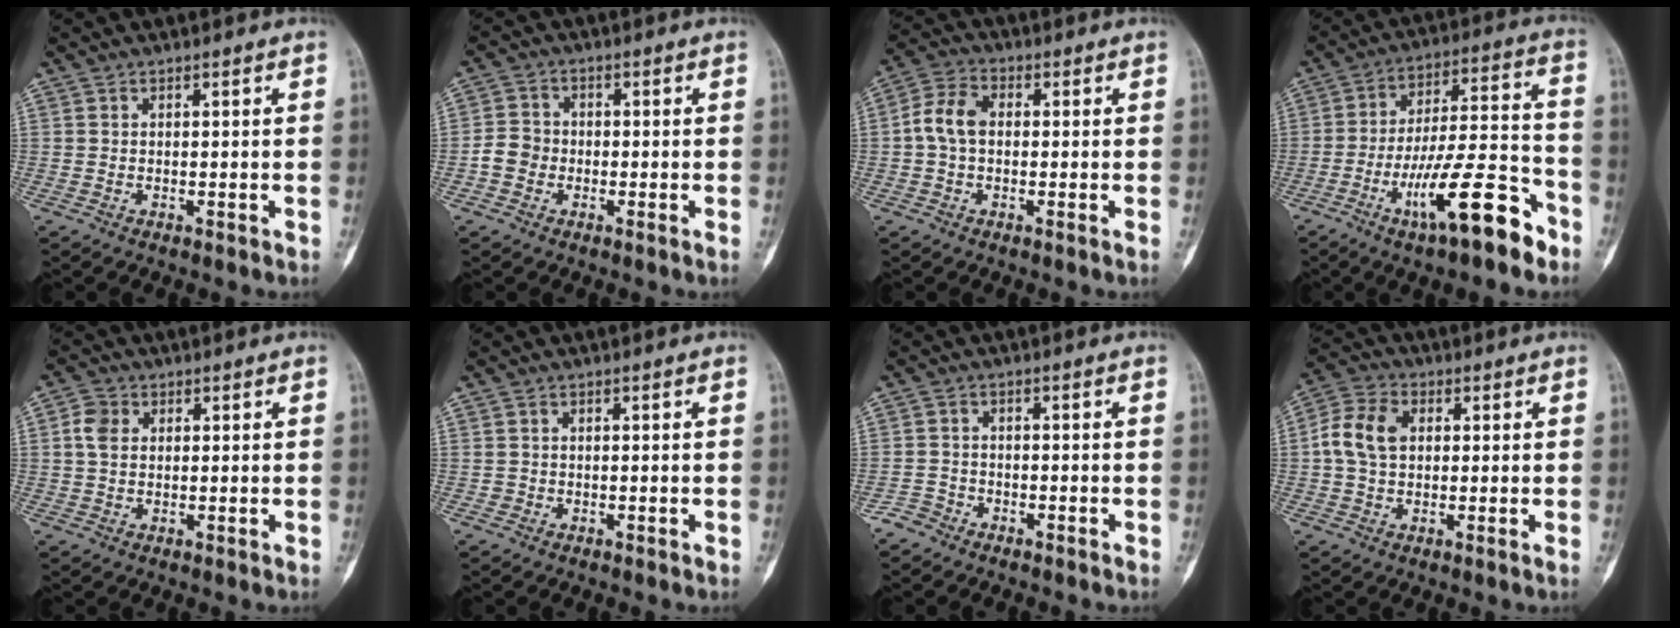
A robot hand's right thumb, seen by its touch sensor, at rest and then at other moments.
{"total": 4.0, "force": [-1.3, 3.2, 1.9], "torque": [-0.027, 0.012, -0.035]}
{"total": 6.4, "force": [-0.1, 4.0, 5.0], "torque": [-0.099, 0.016, -0.014]}
{"total": 17.8, "force": [-9.8, 4.3, 14.2], "torque": [-0.234, 0.065, -0.155]}
{"total": 3.9, "force": [0.9, 3.0, 2.3], "torque": [-0.037, 0.008, 0.013]}
{"total": 0.7, "force": [-0.1, 0.7, -0.1], "torque": [0.008, 0.007, -0.004]}
{"total": 2.3, "force": [-2.0, 1.2, -0.1], "torque": [0.003, 0.010, -0.041]}
{"total": 8.1, "force": [0.9, 5.5, 5.8], "torque": [-0.119, 0.020, 0.012]}